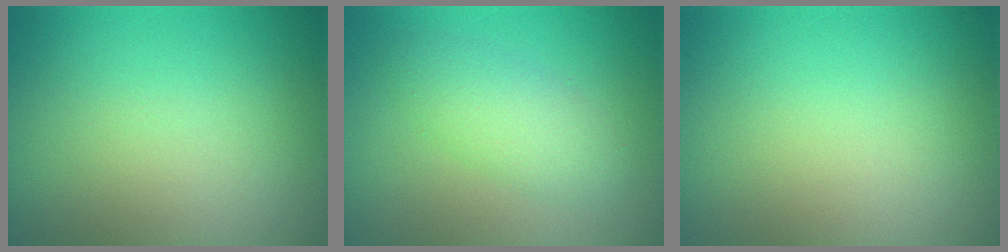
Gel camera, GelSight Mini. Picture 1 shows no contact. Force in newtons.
{"total": 2.9, "press": 2.8, "slide": 0.2}
{"total": 0.0}